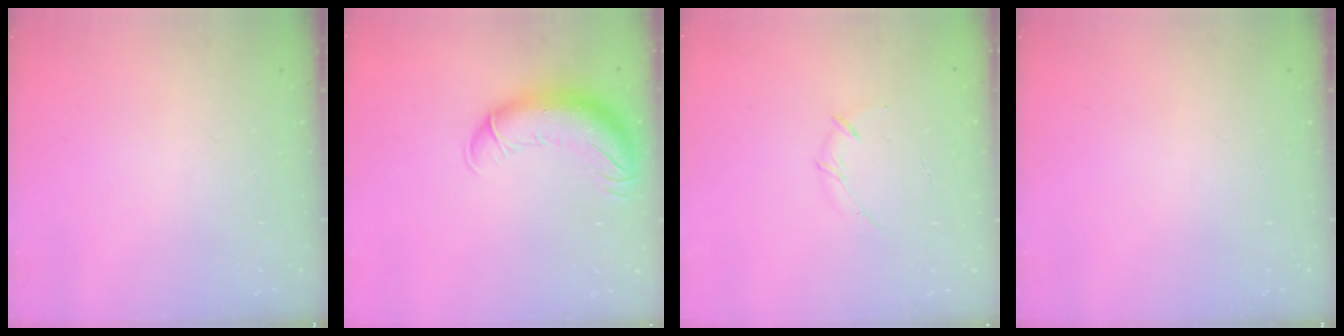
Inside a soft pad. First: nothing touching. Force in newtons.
{"total": 13.4, "press": 13.0, "slide": 3.1}
{"total": 3.0, "press": 2.9, "slide": 0.8}
{"total": 0.0}